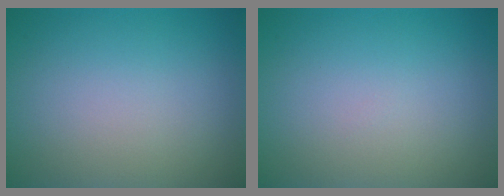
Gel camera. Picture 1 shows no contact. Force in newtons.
{"total": 0.0}